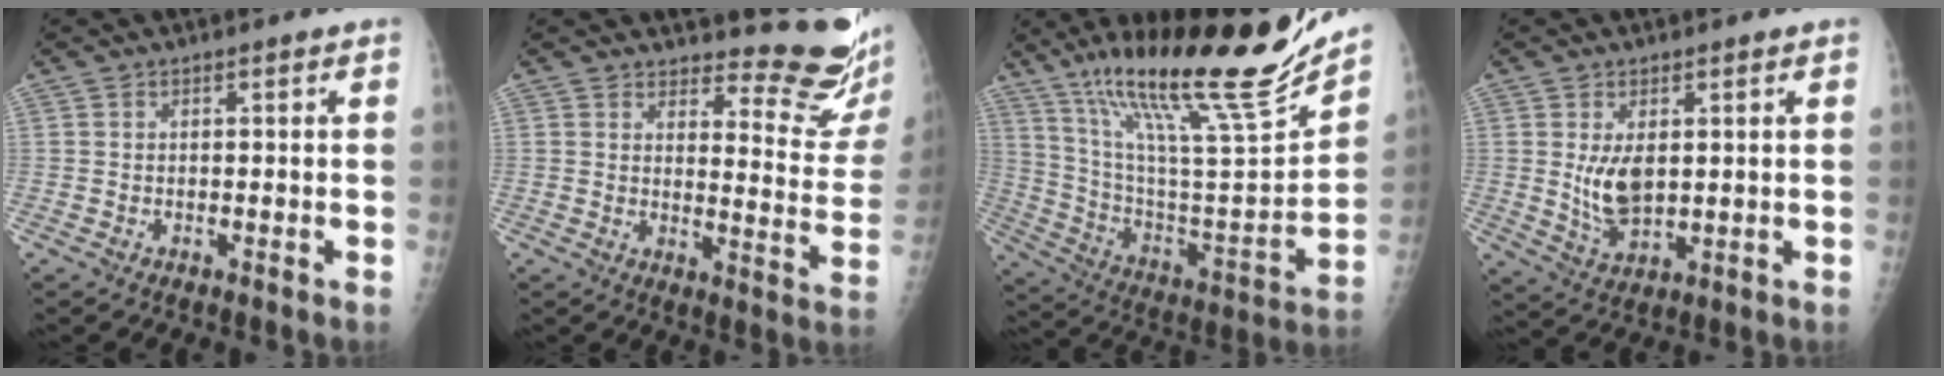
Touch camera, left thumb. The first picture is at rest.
{"total": 13.9, "force": [13.1, 2.6, 3.6], "torque": [-0.017, -0.155, 0.146]}
{"total": 27.7, "force": [20.9, 3.5, 17.9], "torque": [-0.272, -0.085, 0.354]}
{"total": 6.5, "force": [1.3, 3.6, 5.3], "torque": [-0.089, -0.020, 0.035]}